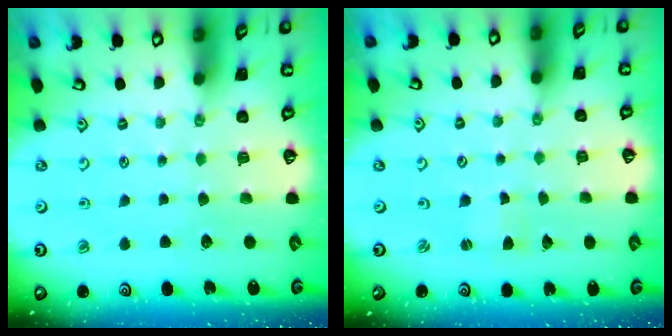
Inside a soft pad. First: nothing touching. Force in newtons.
{"total": 1.7, "press": 1.6, "slide": 0.3}